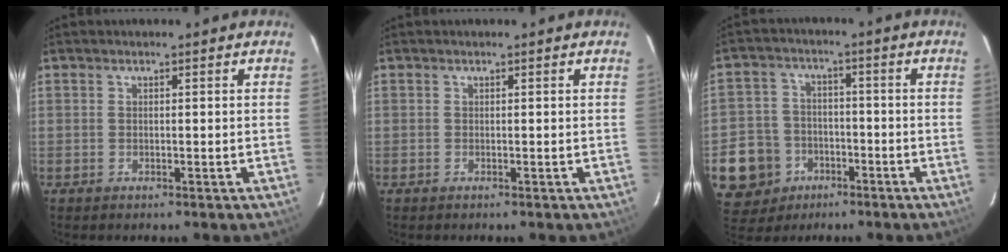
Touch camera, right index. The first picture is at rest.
{"total": 0.0}
{"total": 11.5, "force": [-4.6, 10.2, 2.6], "torque": [-0.103, 0.027, -0.062]}